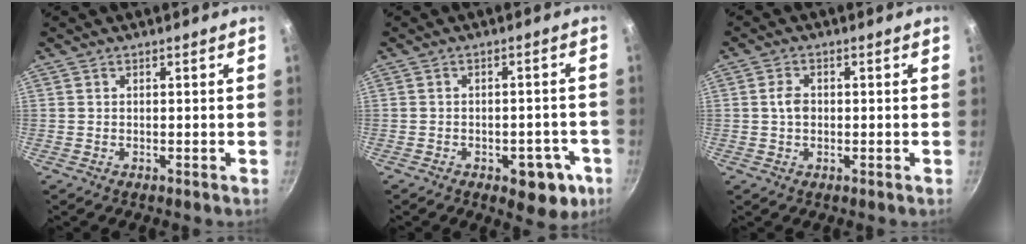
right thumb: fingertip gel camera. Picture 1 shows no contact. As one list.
[{"total": 9.1, "force": [-3.8, 5.1, 6.6], "torque": [-0.041, 0.020, -0.041]}, {"total": 3.1, "force": [0.0, 2.3, 2.1], "torque": [-0.033, 0.008, -0.003]}]